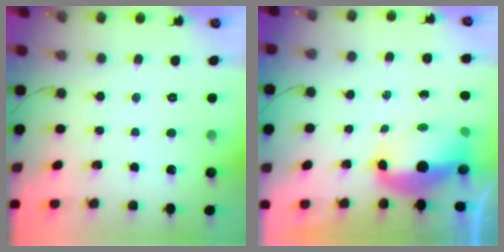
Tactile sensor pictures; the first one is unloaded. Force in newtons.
{"total": 8.6, "press": 8.5, "slide": 1.0}